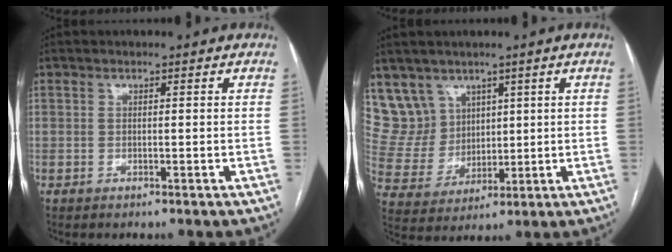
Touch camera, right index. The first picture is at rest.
{"total": 8.4, "force": [5.6, 6.3, 0.3], "torque": [-0.016, 0.029, 0.129]}